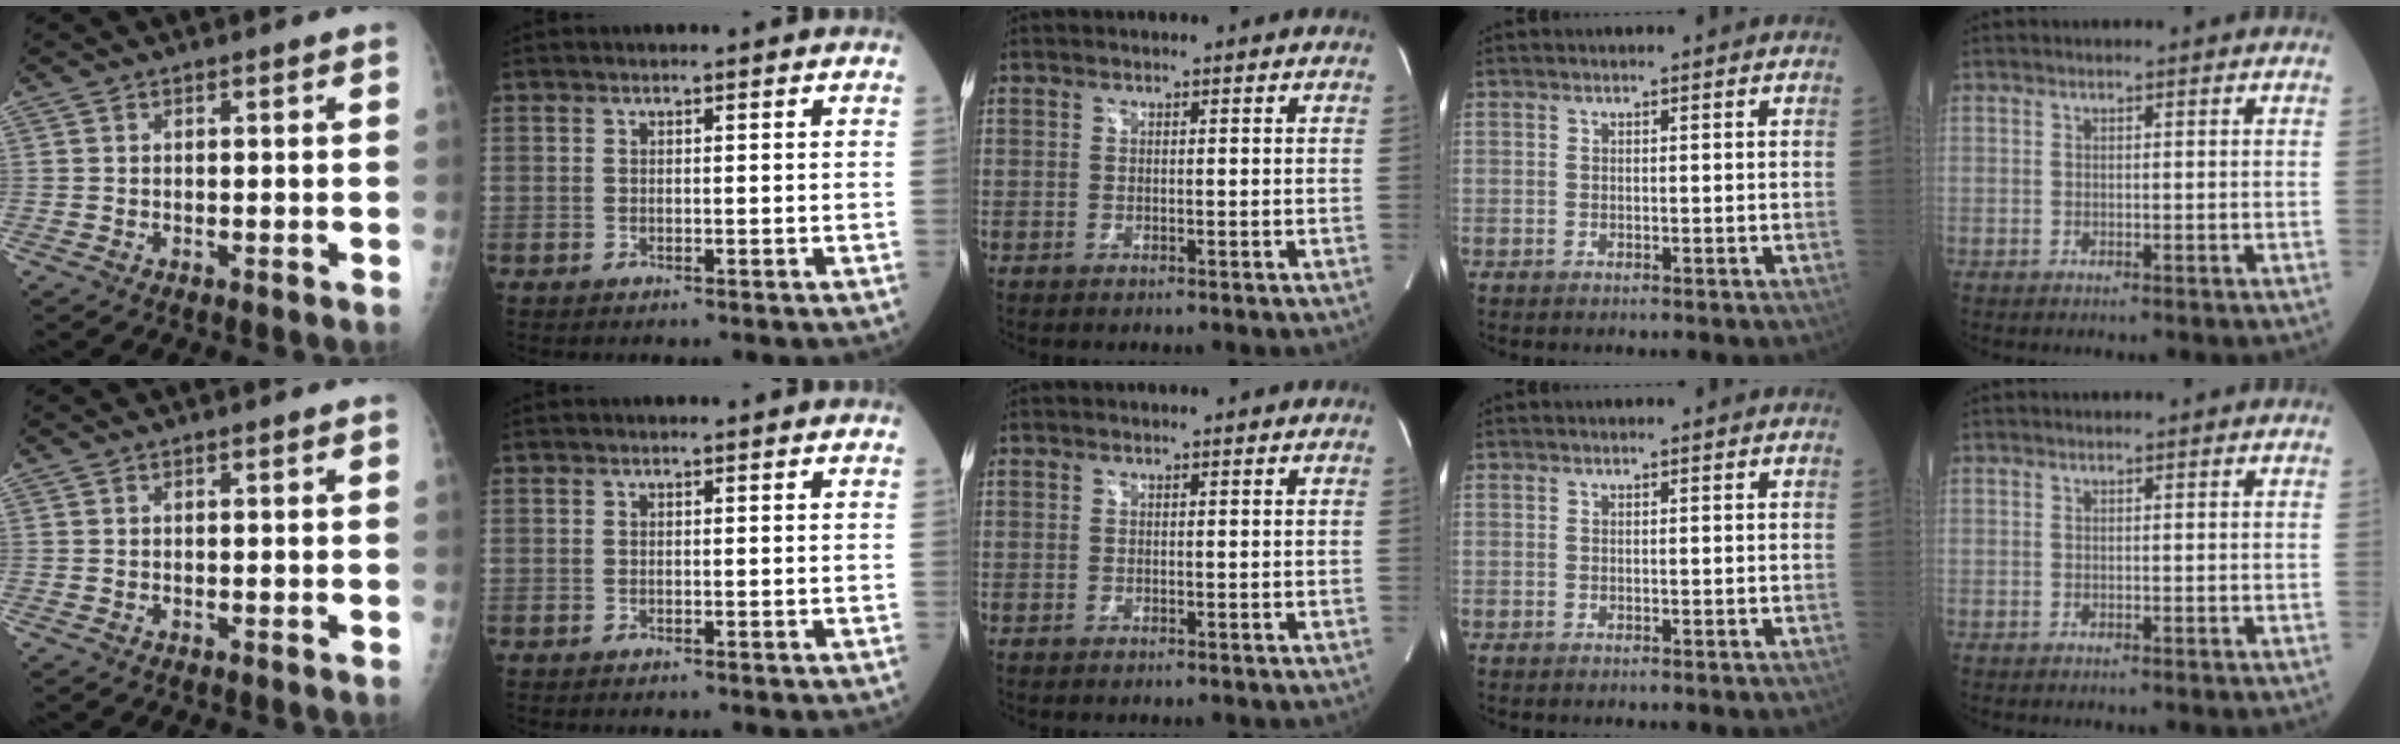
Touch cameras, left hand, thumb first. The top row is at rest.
{}